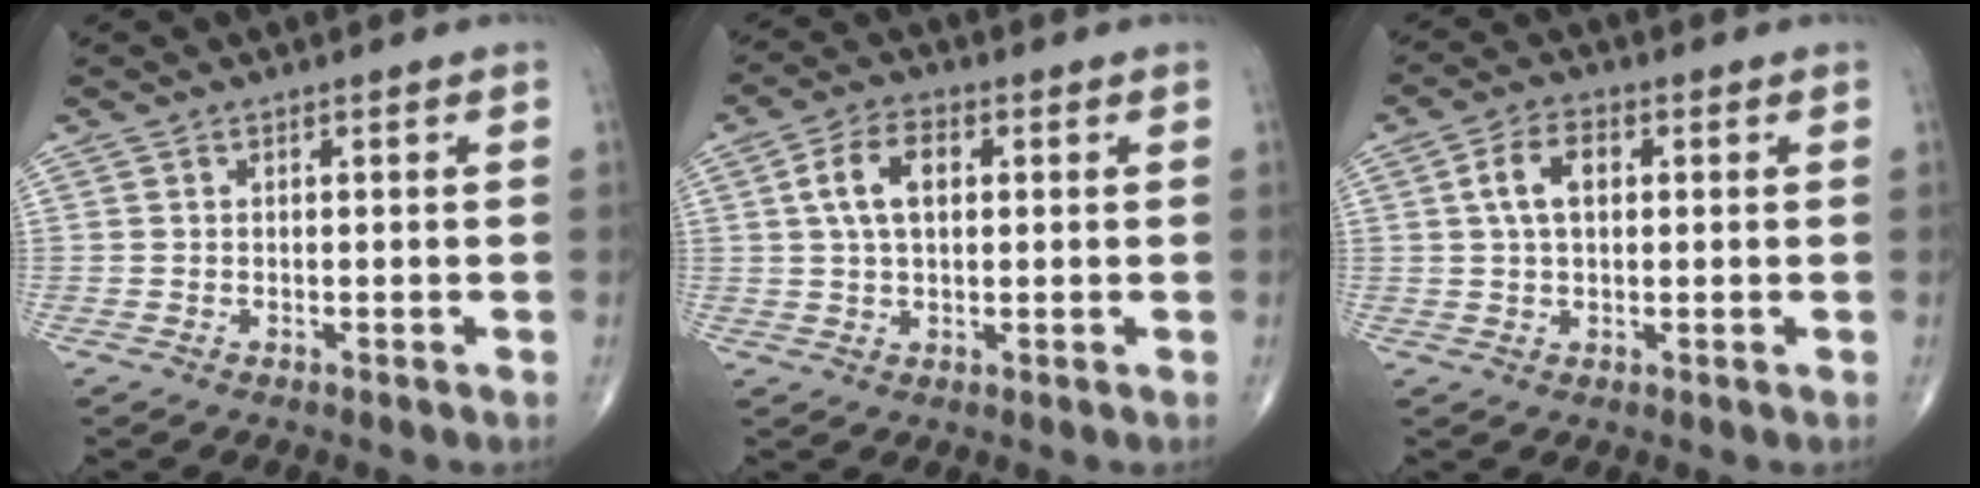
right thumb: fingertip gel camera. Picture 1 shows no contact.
{"total": 7.4, "force": [1.5, 4.3, 5.8], "torque": [-0.103, 0.011, 0.026]}
{"total": 6.1, "force": [1.2, 3.7, 4.8], "torque": [-0.084, 0.011, 0.018]}